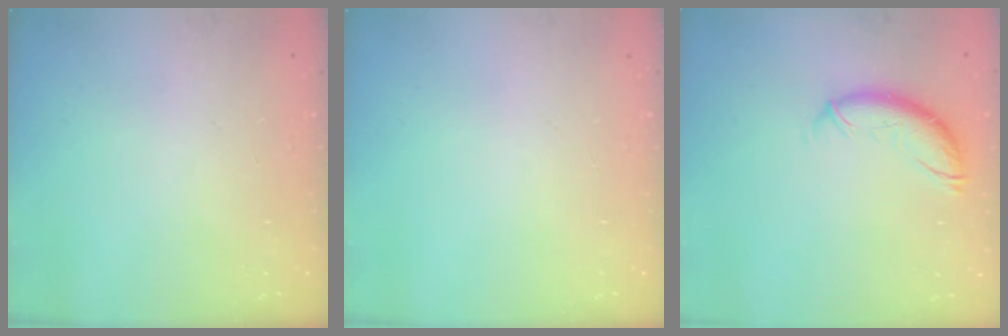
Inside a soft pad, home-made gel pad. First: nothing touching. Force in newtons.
{"total": 0.0}
{"total": 10.8, "press": 10.6, "slide": 1.8}